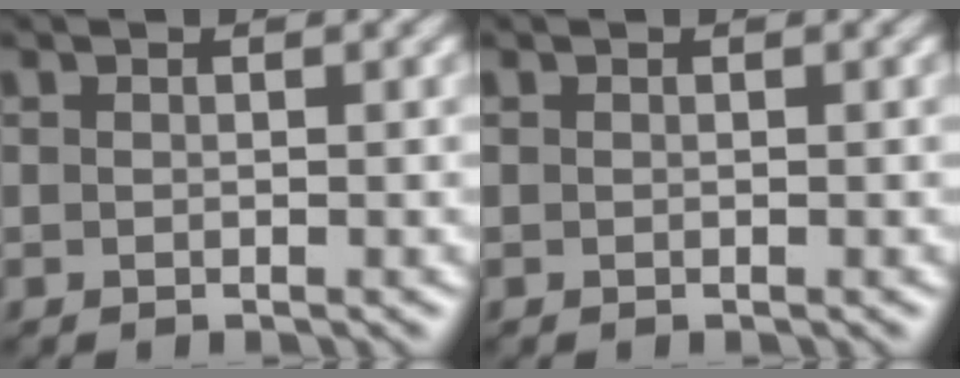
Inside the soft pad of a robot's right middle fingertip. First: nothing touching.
{"total": 0.0}